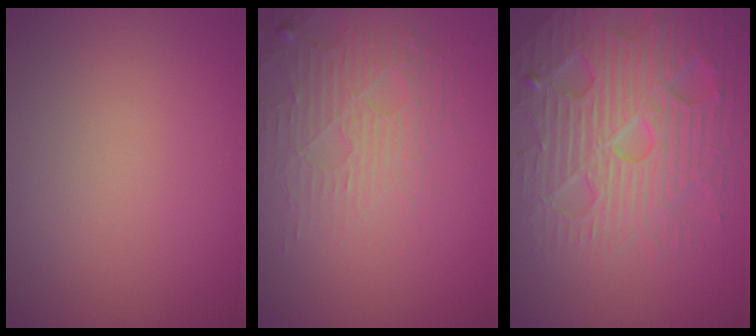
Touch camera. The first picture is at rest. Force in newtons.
{"total": 3.8, "press": 3.3, "slide": 1.9}
{"total": 7.5, "press": 7.3, "slide": 1.5}